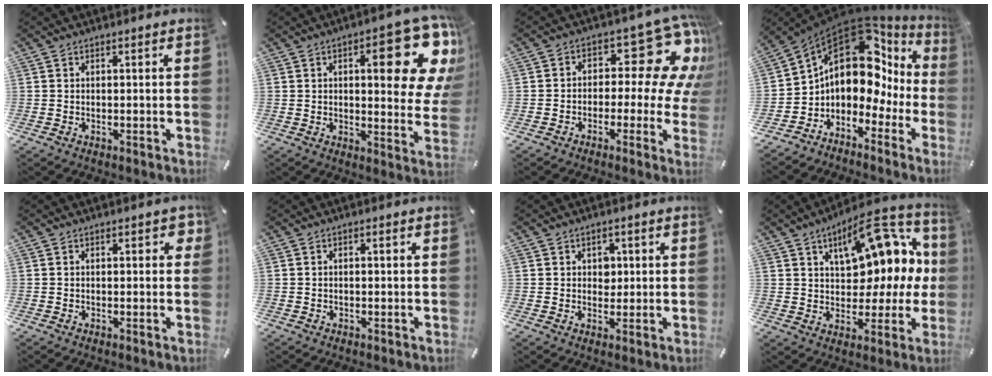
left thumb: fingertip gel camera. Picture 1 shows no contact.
{"total": 21.3, "force": [8.4, 8.0, 17.9], "torque": [-0.214, -0.060, 0.124]}
{"total": 17.2, "force": [6.1, 9.1, 13.2], "torque": [-0.167, -0.043, 0.094]}
{"total": 14.7, "force": [4.8, 10.0, 9.7], "torque": [-0.151, -0.050, 0.073]}
{"total": 2.9, "force": [0.2, 1.5, 2.5], "torque": [-0.033, 0.003, -0.002]}
{"total": 1.1, "force": [-0.3, 0.5, 0.9], "torque": [-0.016, 0.002, -0.006]}
{"total": 3.4, "force": [0.5, 2.9, 1.6], "torque": [-0.014, -0.003, 0.001]}
{"total": 16.5, "force": [7.7, 8.2, 12.0], "torque": [-0.156, -0.056, 0.128]}